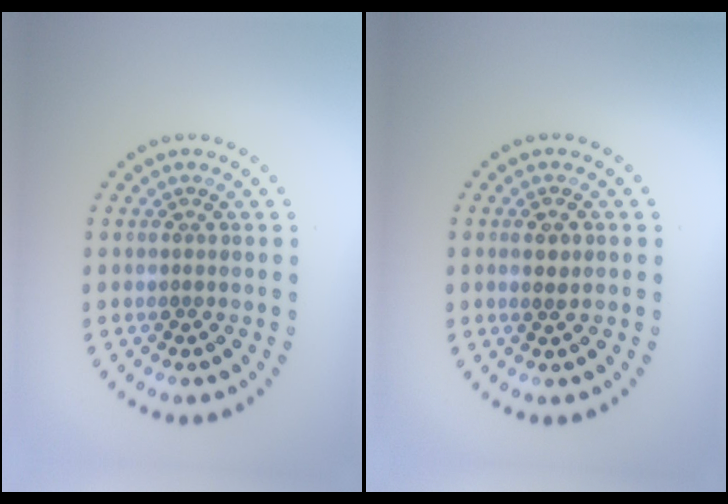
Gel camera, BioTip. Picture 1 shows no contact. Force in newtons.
{"total": 0.9, "press": 0.8, "slide": 0.2}